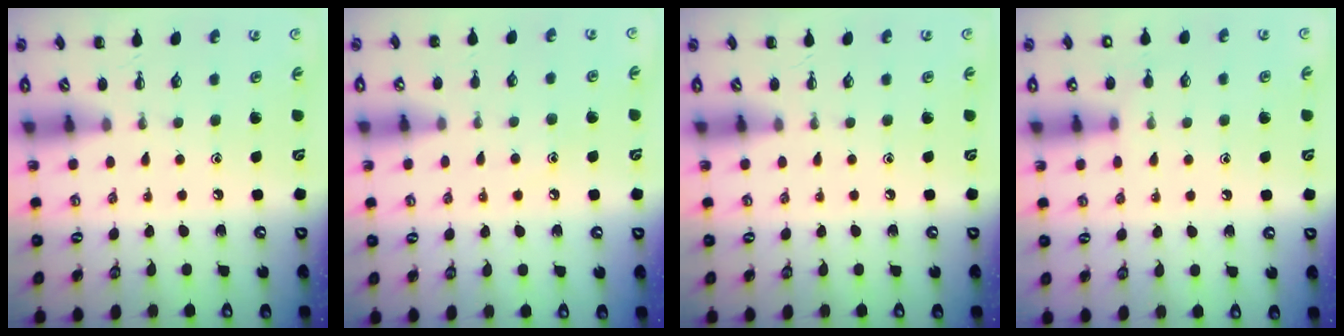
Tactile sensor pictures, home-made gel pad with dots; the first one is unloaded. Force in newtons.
{"total": 7.6, "press": 7.4, "slide": 1.7}
{"total": 0.0}
{"total": 5.7, "press": 5.5, "slide": 1.7}